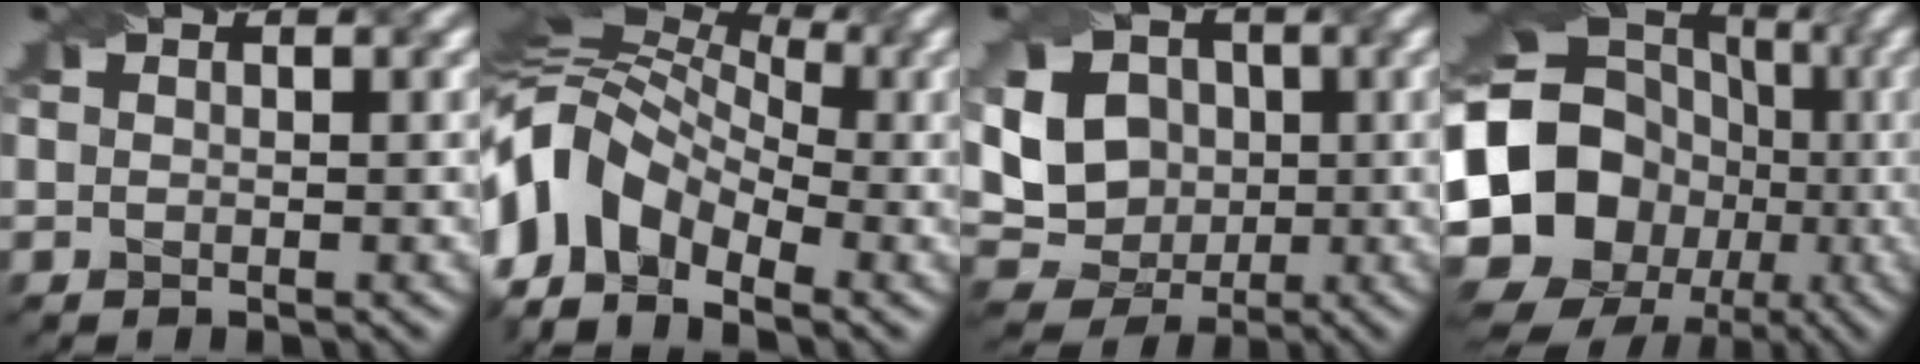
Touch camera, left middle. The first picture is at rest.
{"total": 10.8, "force": [-3.3, 7.7, 6.8], "torque": [-0.143, 0.020, -0.087]}
{"total": 11.8, "force": [1.7, 10.1, 5.9], "torque": [-0.111, 0.032, 0.009]}
{"total": 18.1, "force": [-3.9, 15.8, 7.9], "torque": [-0.147, 0.006, -0.105]}